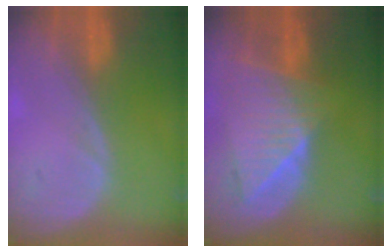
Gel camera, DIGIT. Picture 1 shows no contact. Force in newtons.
{"total": 9.1, "press": 8.0, "slide": 4.3}